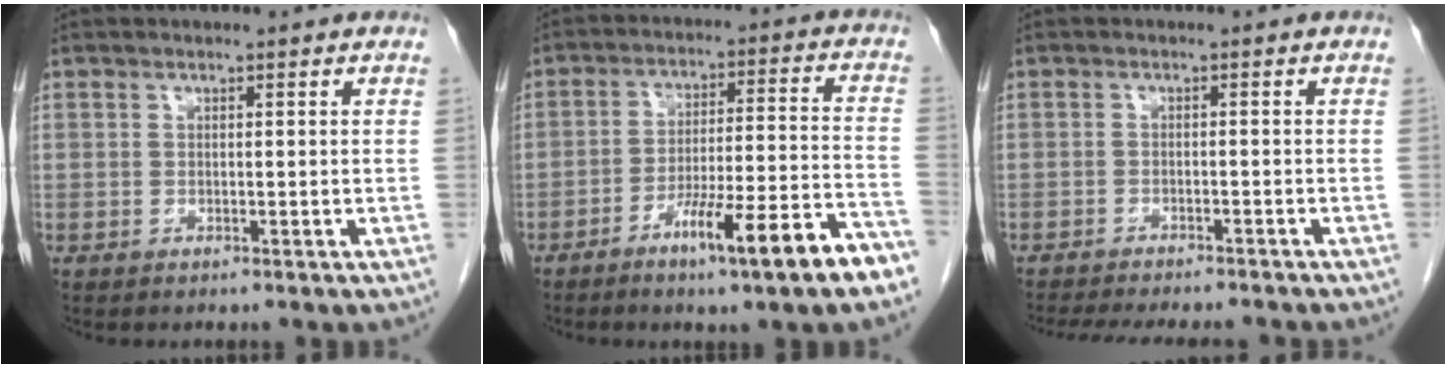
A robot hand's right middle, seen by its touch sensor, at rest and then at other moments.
{"total": 13.3, "force": [-8.1, 0.1, 10.5], "torque": [-0.163, -0.002, -0.124]}
{"total": 13.0, "force": [-11.6, 2.2, 5.2], "torque": [-0.093, -0.016, -0.152]}